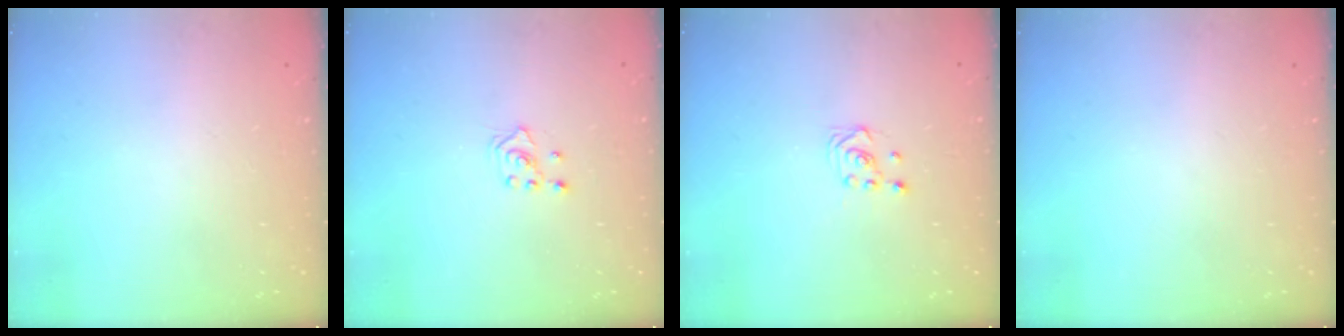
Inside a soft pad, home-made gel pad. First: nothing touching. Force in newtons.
{"total": 2.7, "press": 2.6, "slide": 0.8}
{"total": 2.7, "press": 2.4, "slide": 1.2}
{"total": 0.0}